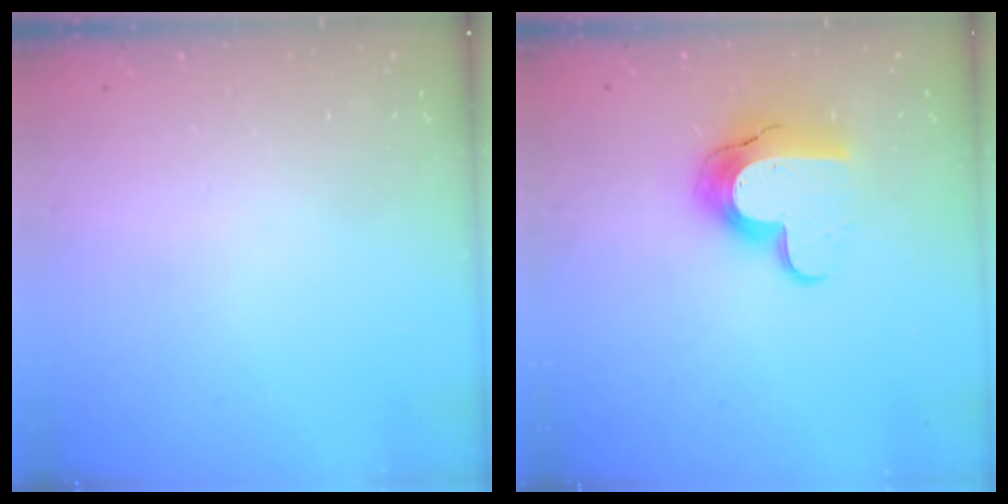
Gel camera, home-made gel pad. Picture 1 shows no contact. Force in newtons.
{"total": 13.0, "press": 13.0, "slide": 1.0}